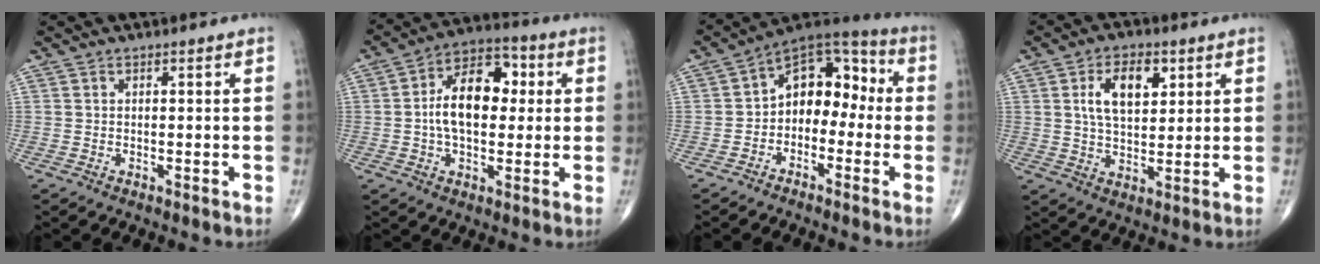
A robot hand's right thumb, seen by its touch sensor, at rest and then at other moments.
{"total": 13.7, "force": [1.1, 8.3, 10.8], "torque": [-0.158, 0.025, 0.008]}
{"total": 11.9, "force": [-1.1, 8.2, 8.5], "torque": [-0.083, 0.049, -0.041]}
{"total": 9.5, "force": [3.2, 5.3, 7.3], "torque": [-0.105, -0.009, 0.058]}